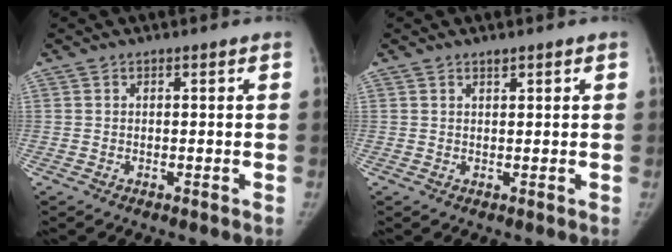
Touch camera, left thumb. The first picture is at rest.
{"total": 1.0, "force": [0.8, 0.3, 0.5], "torque": [-0.005, -0.006, 0.014]}